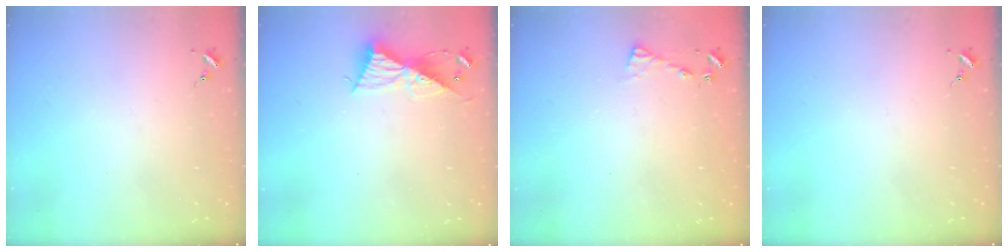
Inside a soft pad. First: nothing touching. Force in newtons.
{"total": 9.4, "press": 9.4, "slide": 0.4}
{"total": 4.3, "press": 4.3, "slide": 0.3}
{"total": 0.0}